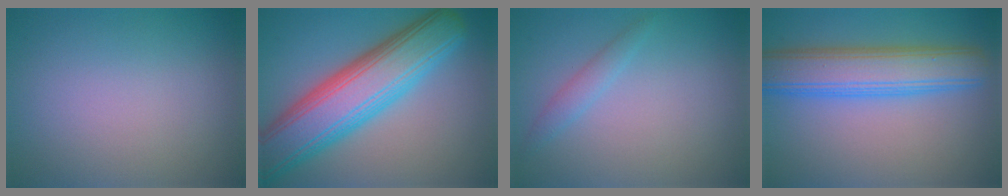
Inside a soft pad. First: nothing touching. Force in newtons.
{"total": 9.9, "press": 9.8, "slide": 0.6}
{"total": 1.3, "press": 1.3, "slide": 0.0}
{"total": 6.6, "press": 6.6, "slide": 0.2}